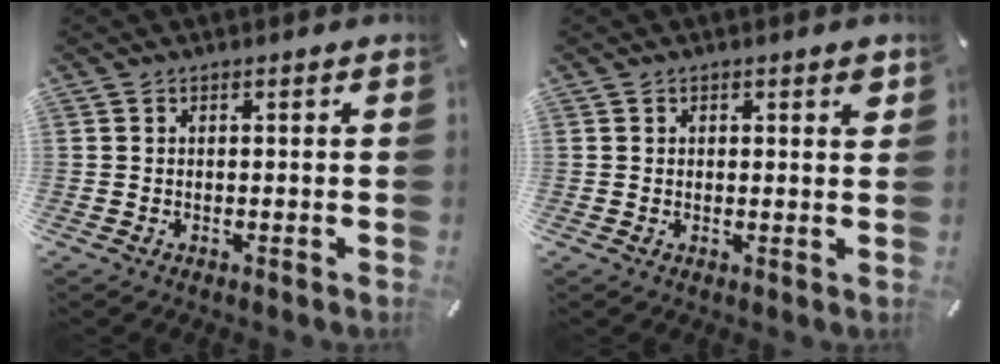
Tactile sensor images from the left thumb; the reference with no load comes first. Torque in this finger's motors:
{"motor_torque": [0.14, -0.28, 0.10, 0.11, 0.00]}